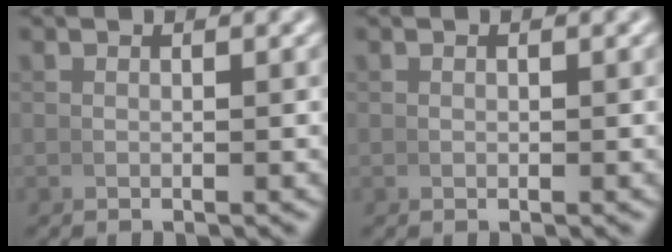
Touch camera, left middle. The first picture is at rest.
{"total": 0.0}